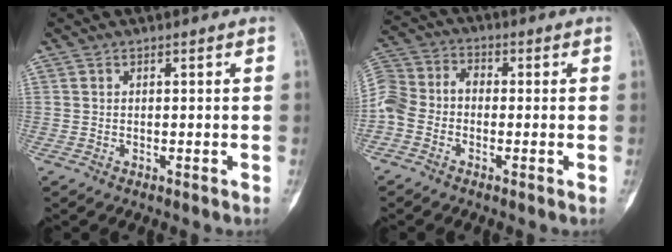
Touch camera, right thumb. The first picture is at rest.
{"total": 8.4, "force": [-1.8, 6.4, 5.1], "torque": [-0.099, 0.031, -0.053]}